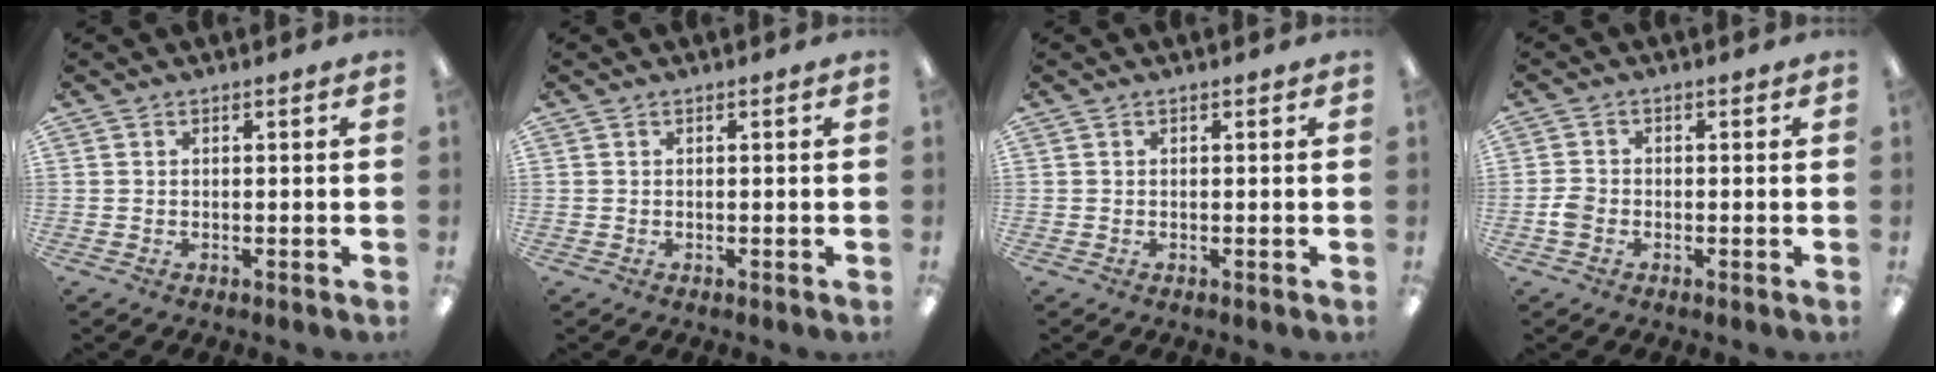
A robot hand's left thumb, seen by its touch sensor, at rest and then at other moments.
{"total": 0.0}
{"total": 0.0}
{"total": 2.9, "force": [-1.1, 2.3, 1.4], "torque": [-0.022, 0.007, -0.020]}